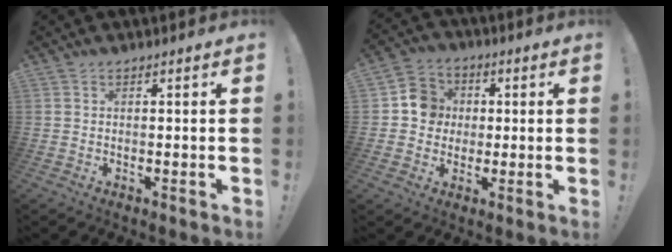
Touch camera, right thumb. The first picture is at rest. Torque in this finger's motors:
{"motor_torque": [0.92, 1.11, 0.26, -0.29, 0.00]}